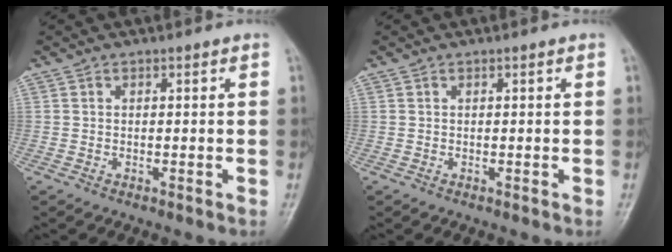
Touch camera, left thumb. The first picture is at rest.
{"total": 0.0}